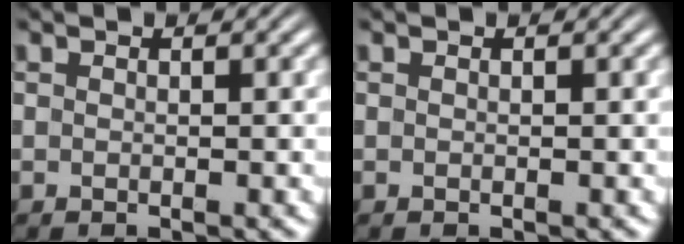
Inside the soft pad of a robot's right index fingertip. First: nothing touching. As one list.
[{"total": 0.0}]